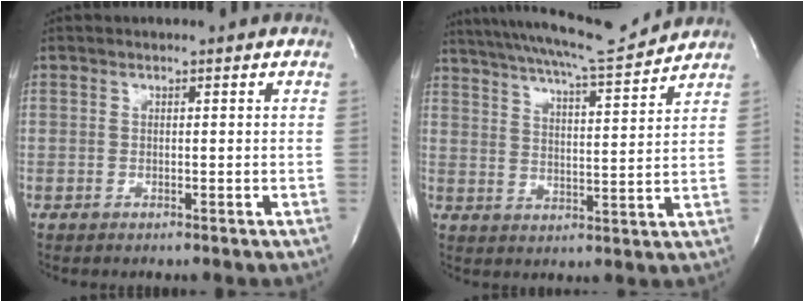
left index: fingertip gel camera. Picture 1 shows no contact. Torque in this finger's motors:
{"motor_torque": [0.79, -0.99, 0.42, 0.10]}